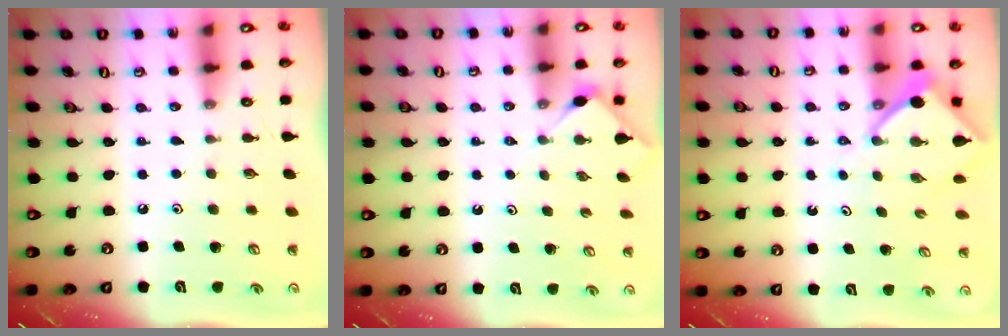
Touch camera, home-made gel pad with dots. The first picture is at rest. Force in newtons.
{"total": 2.7, "press": 2.6, "slide": 0.4}
{"total": 6.1, "press": 6.1, "slide": 0.5}